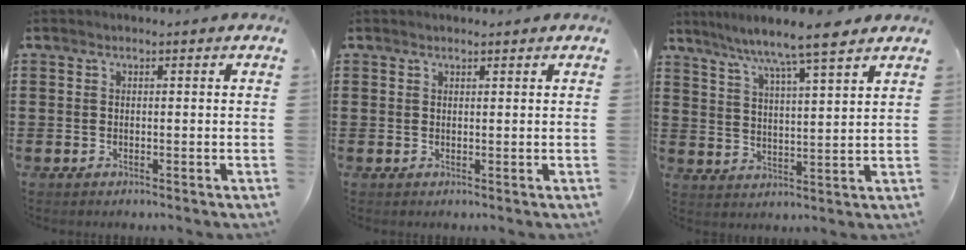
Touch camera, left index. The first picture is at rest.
{"total": 0.6, "force": [0.5, 0.4, 0.0], "torque": [-0.002, 0.002, 0.011]}
{"total": 7.1, "force": [6.0, -0.4, 3.8], "torque": [-0.094, -0.030, 0.099]}